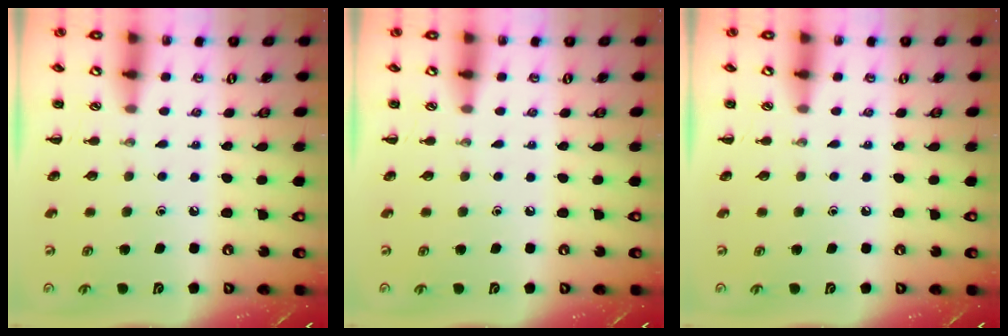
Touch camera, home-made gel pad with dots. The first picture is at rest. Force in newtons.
{"total": 0.0}
{"total": 0.0}